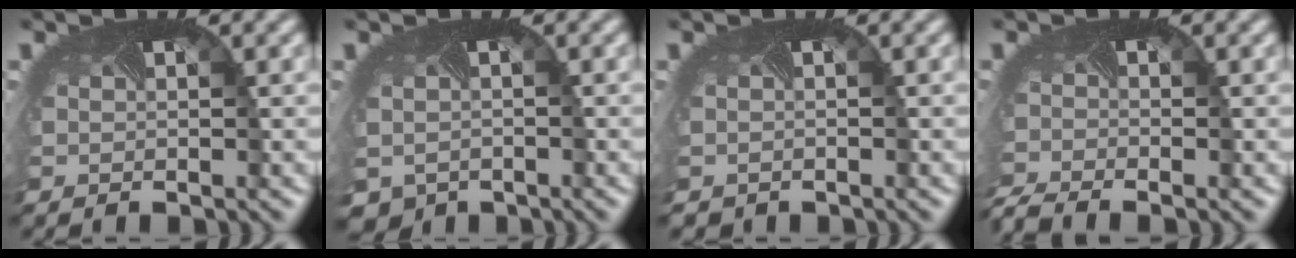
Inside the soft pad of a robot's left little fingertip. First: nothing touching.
{"total": 3.2, "force": [-1.9, 2.3, 1.1], "torque": [-0.024, -0.021, -0.024]}
{"total": 0.6, "force": [-0.4, 0.3, -0.3], "torque": [0.008, -0.007, -0.007]}
{"total": 3.0, "force": [-2.9, 0.2, 0.9], "torque": [-0.026, -0.023, -0.064]}